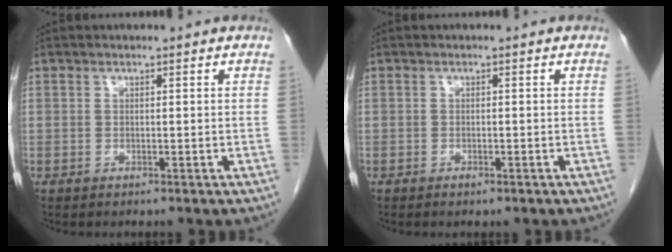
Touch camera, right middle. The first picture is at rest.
{"total": 0.8, "force": [-0.5, 0.2, 0.5], "torque": [-0.012, -0.002, -0.005]}